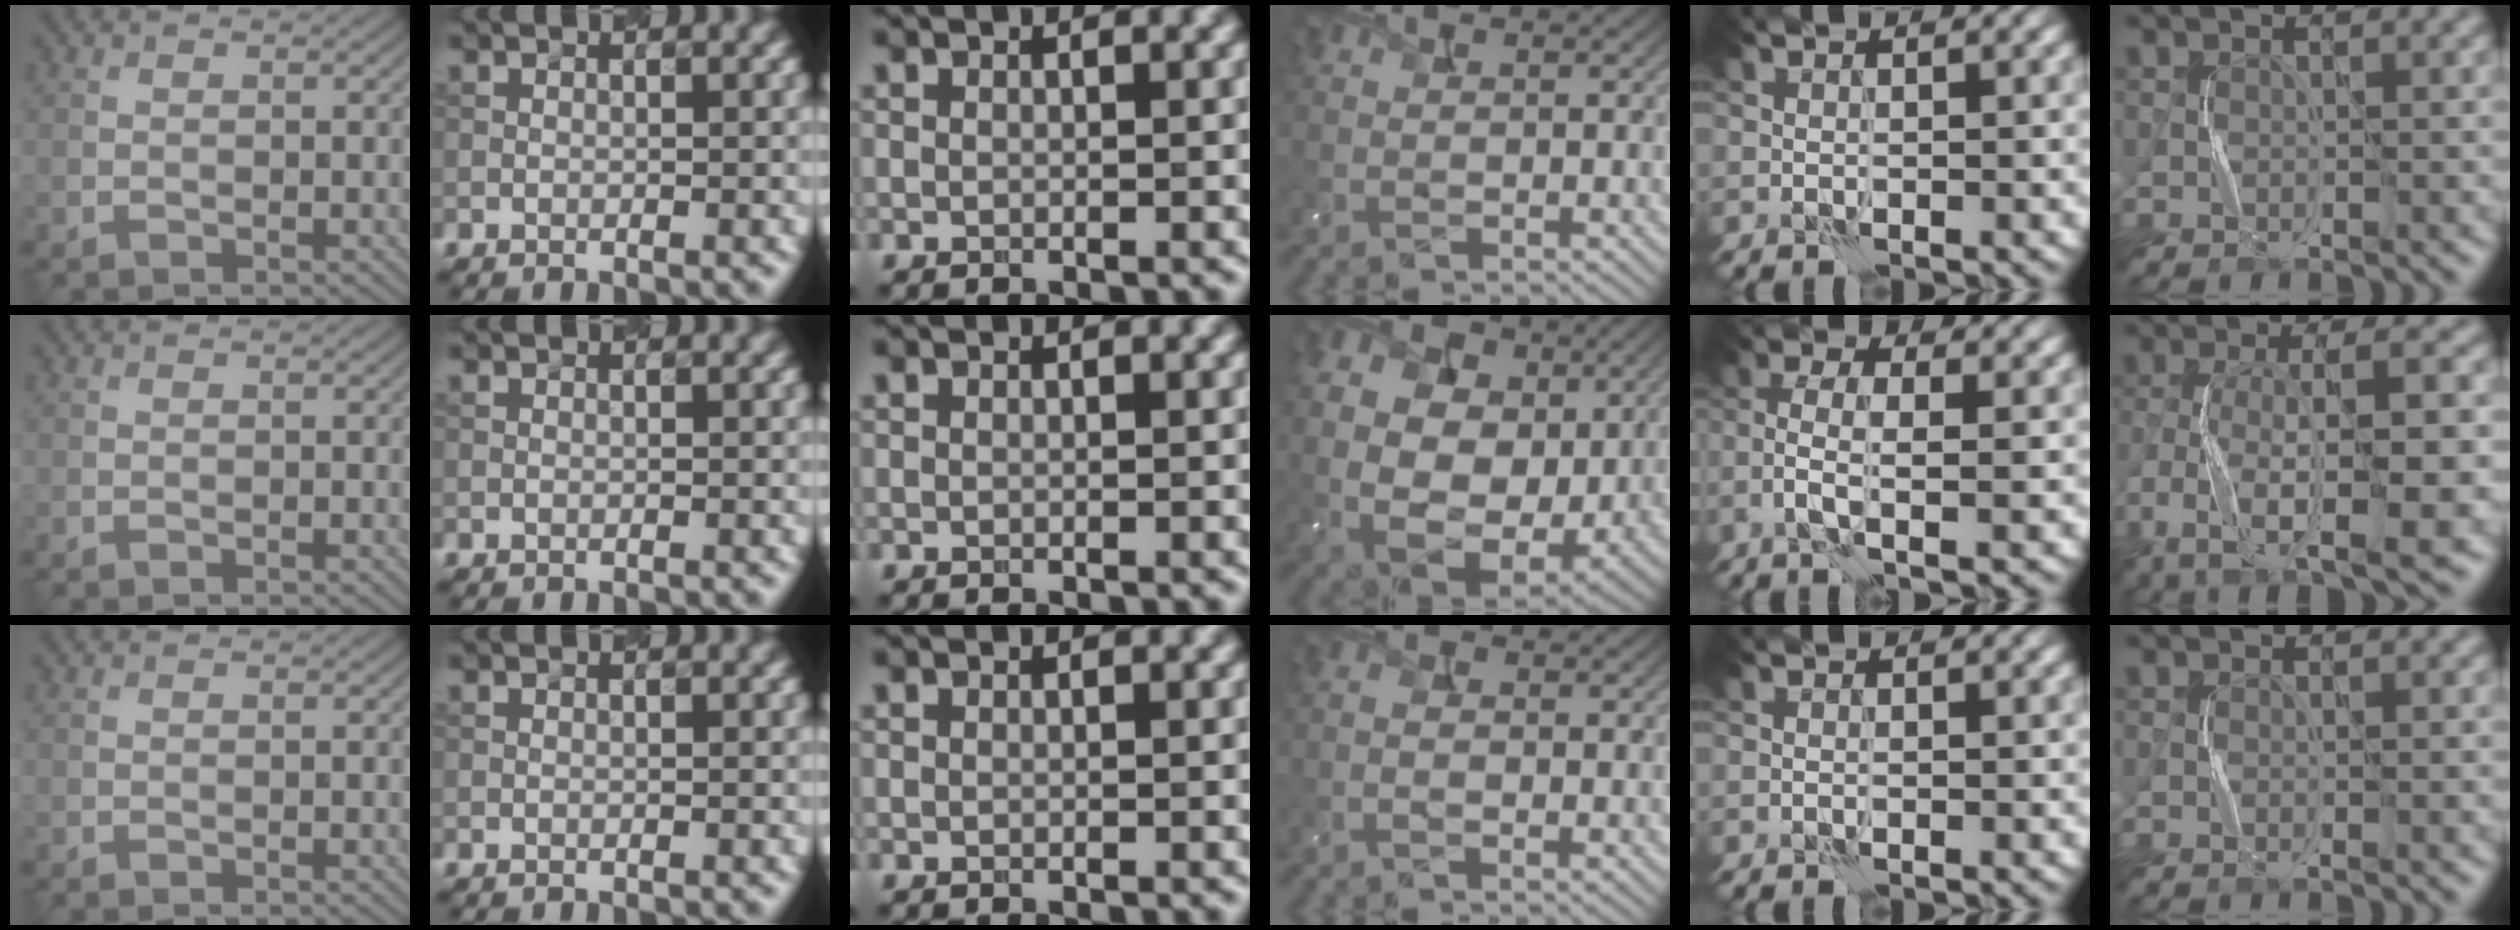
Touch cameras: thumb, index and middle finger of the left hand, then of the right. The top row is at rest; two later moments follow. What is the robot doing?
{"motion": "squeeze", "object": "bubble wrap"}